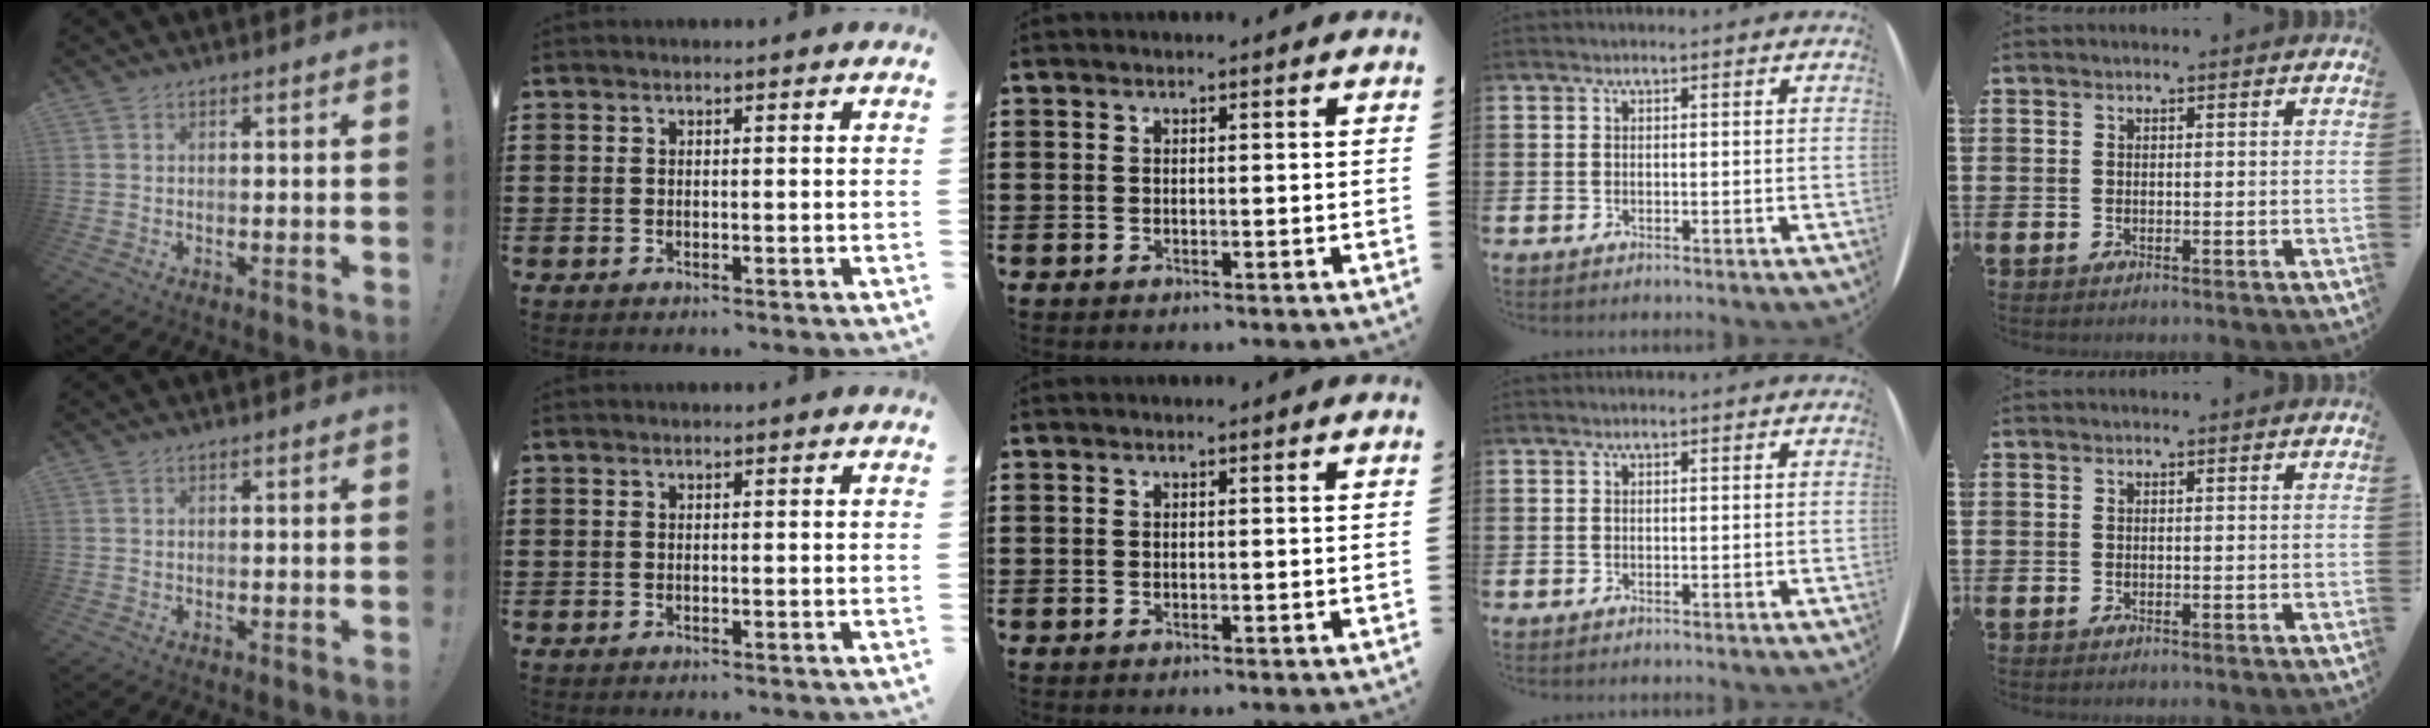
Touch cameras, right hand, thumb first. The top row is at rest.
{}